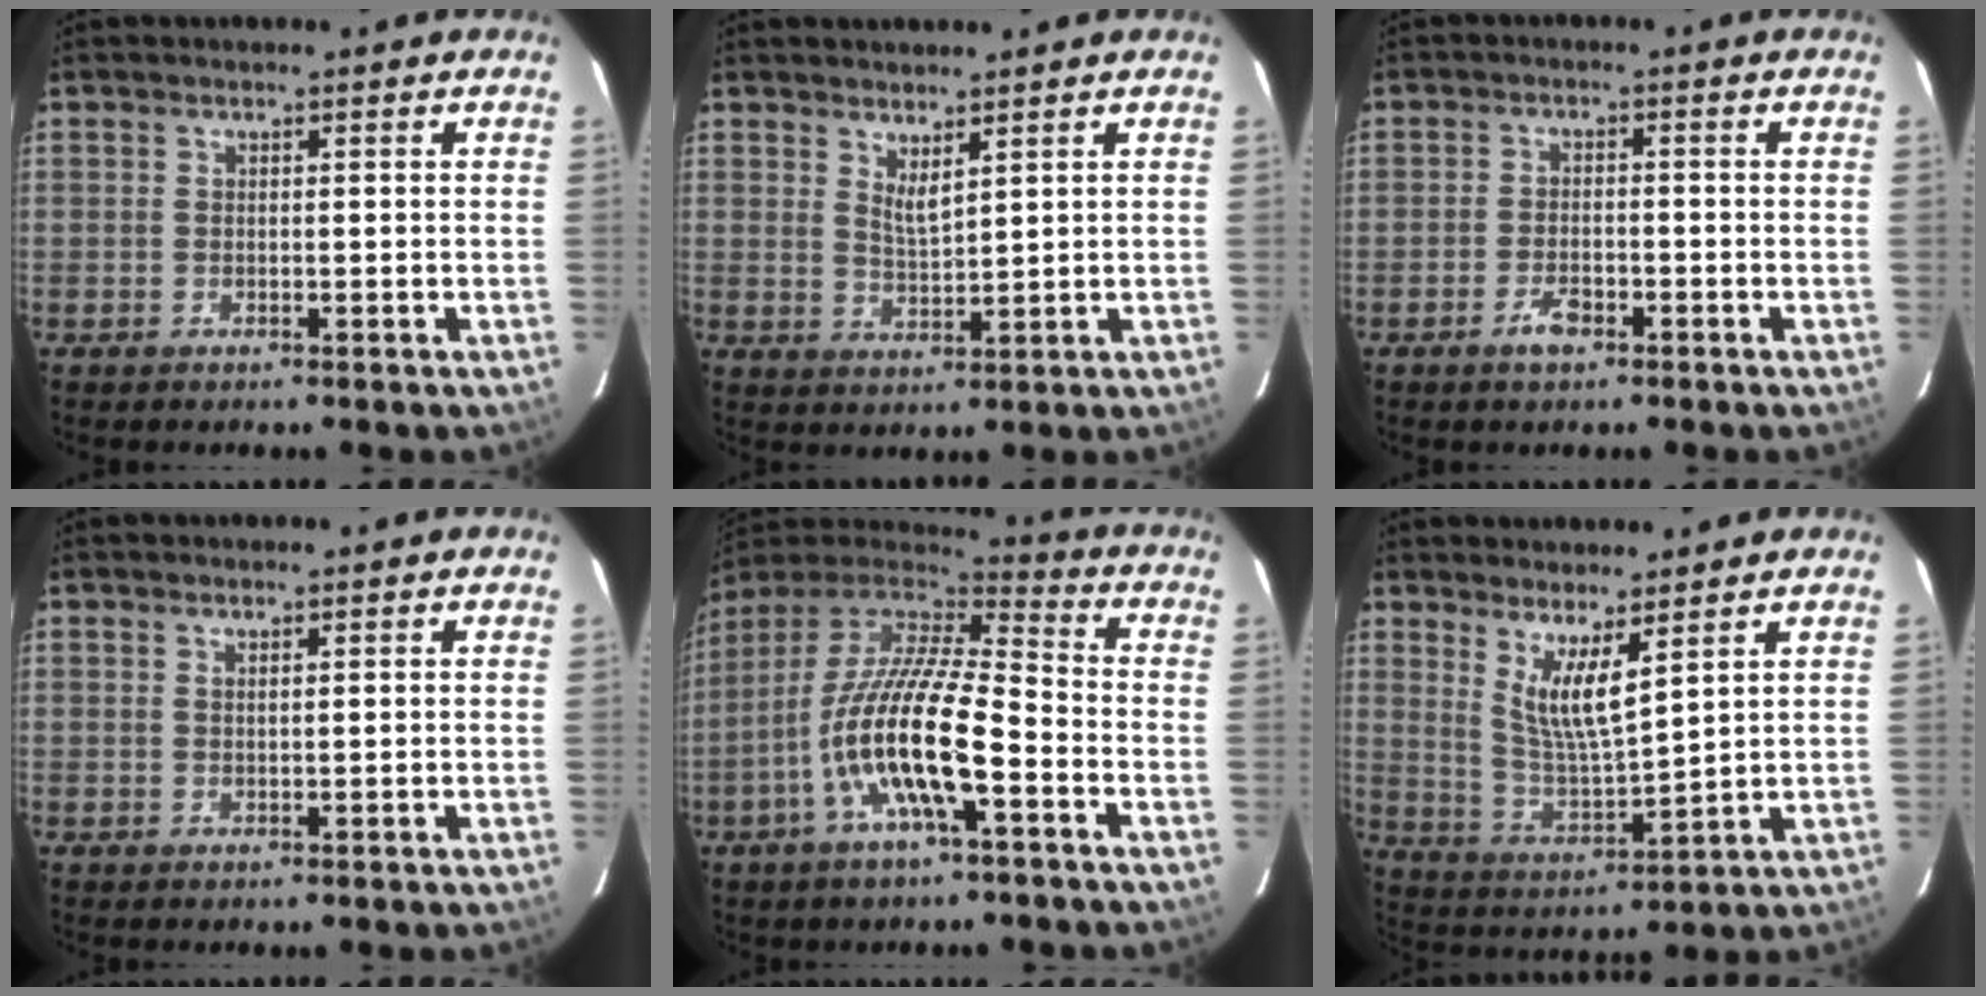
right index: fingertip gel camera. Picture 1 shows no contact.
{"total": 3.4, "force": [2.5, 0.7, 2.2], "torque": [-0.039, -0.007, 0.043]}
{"total": 3.6, "force": [-2.2, 1.8, 2.2], "torque": [-0.049, -0.001, -0.038]}
{"total": 0.7, "force": [0.4, 0.1, 0.5], "torque": [-0.010, 0.002, 0.008]}
{"total": 18.0, "force": [-6.7, 4.1, 16.2], "torque": [-0.306, -0.019, -0.136]}
{"total": 8.2, "force": [4.7, 1.2, 6.6], "torque": [-0.123, -0.018, 0.096]}